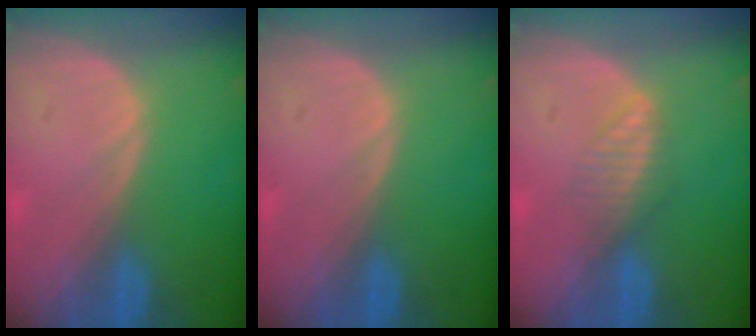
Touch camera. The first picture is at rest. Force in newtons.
{"total": 0.0}
{"total": 2.7, "press": 2.7, "slide": 0.2}